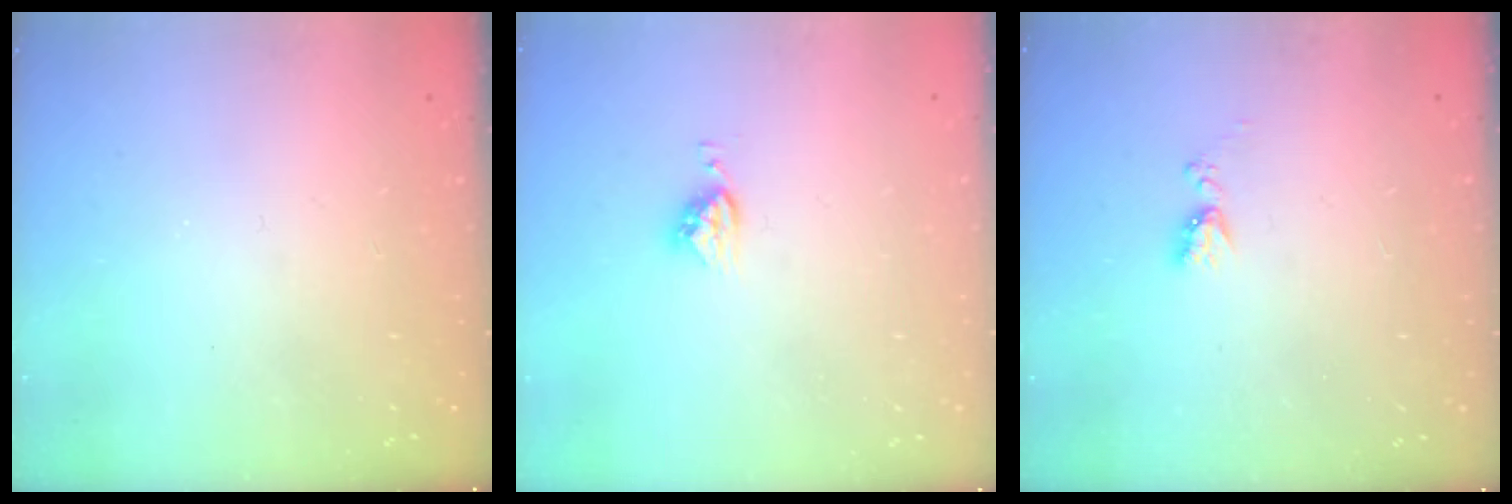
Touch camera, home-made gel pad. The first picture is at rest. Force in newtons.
{"total": 5.0, "press": 5.0, "slide": 0.1}
{"total": 5.8, "press": 5.8, "slide": 0.7}